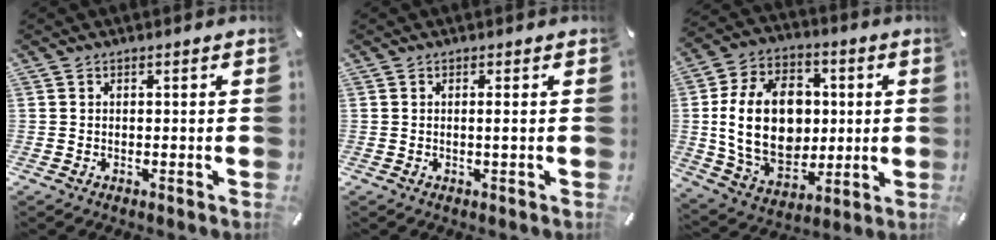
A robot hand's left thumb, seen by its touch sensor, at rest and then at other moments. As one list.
[{"total": 1.3, "force": [0.0, -0.1, 1.3], "torque": [-0.025, -0.004, -0.001]}, {"total": 21.2, "force": [0.9, 16.0, 14.0], "torque": [-0.278, 0.005, 0.021]}]